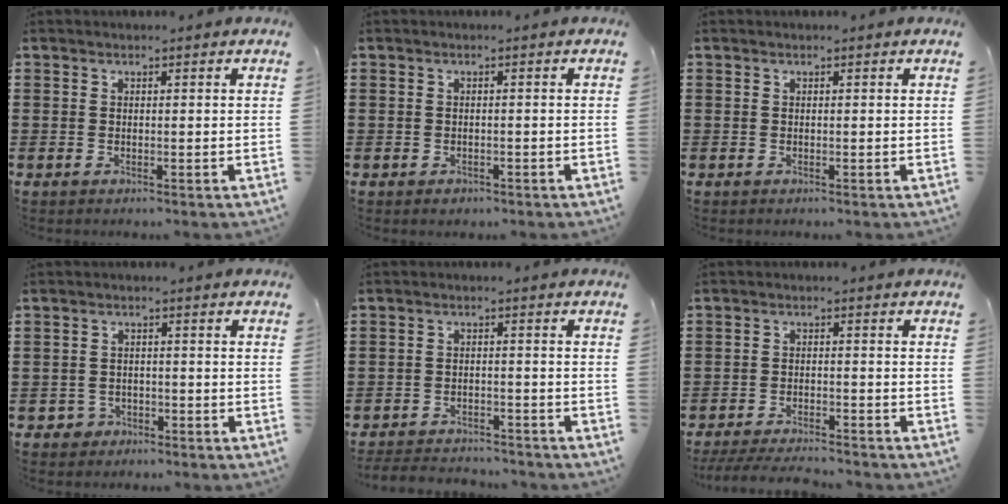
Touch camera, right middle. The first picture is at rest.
{"total": 0.6, "force": [-0.6, 0.3, 0.0], "torque": [-0.003, 0.001, -0.013]}
{"total": 0.0}
{"total": 2.1, "force": [-1.7, 1.2, 0.1], "torque": [-0.010, 0.000, -0.038]}
{"total": 3.5, "force": [-3.5, 0.6, 0.1], "torque": [-0.007, 0.001, -0.075]}
{"total": 4.2, "force": [-4.0, 0.2, 1.0], "torque": [-0.024, -0.004, -0.083]}